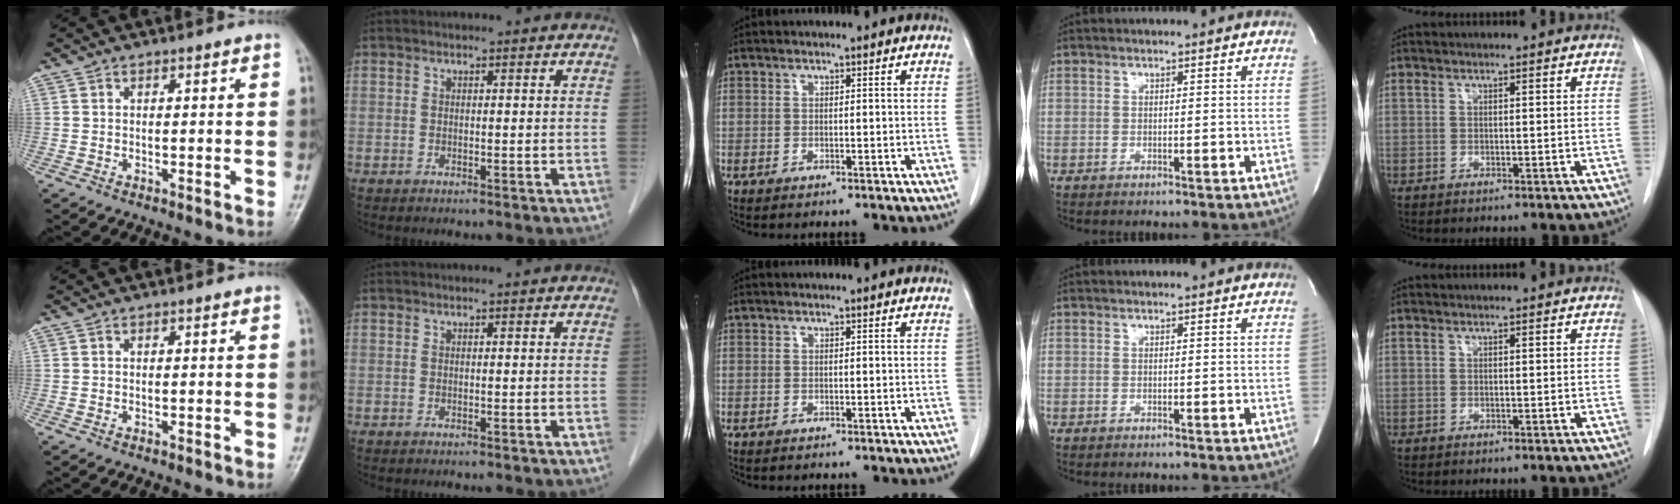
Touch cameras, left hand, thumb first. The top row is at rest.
{}